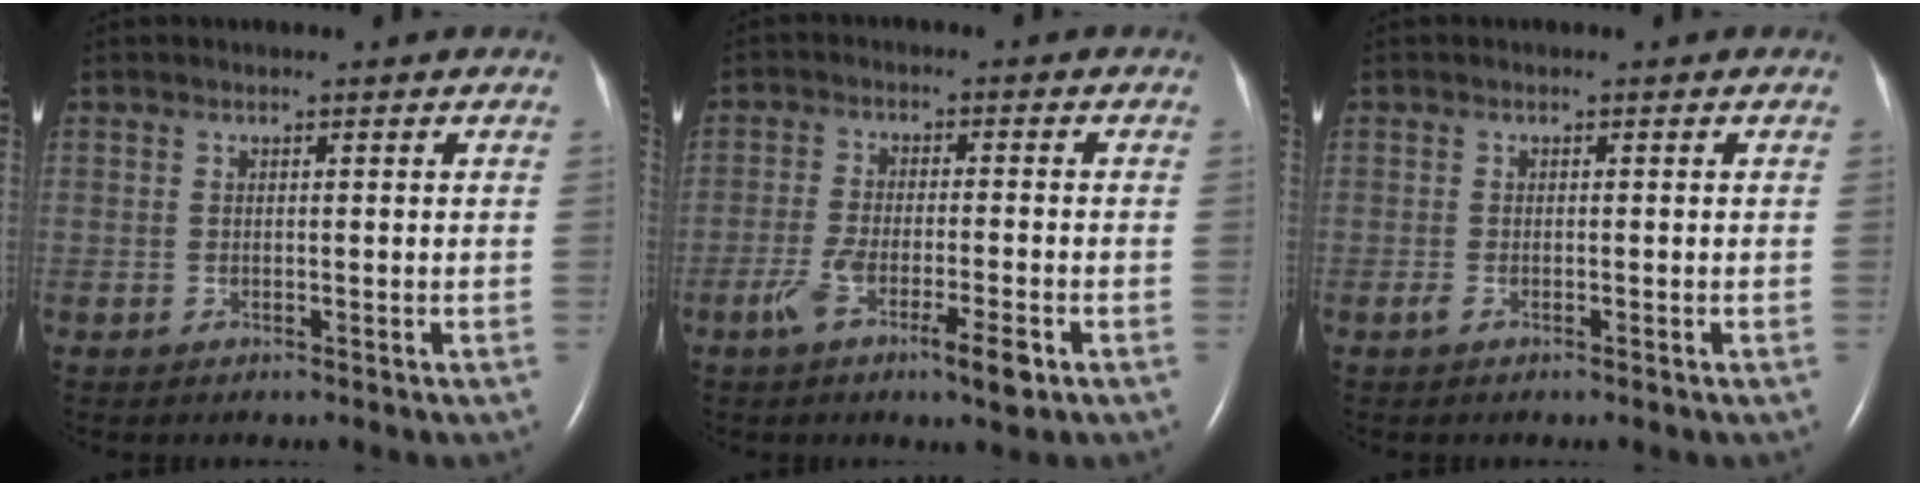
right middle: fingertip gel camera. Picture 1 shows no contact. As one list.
[{"total": 7.5, "force": [-3.9, 1.0, 6.4], "torque": [-0.115, -0.012, -0.065]}, {"total": 0.9, "force": [-0.6, 0.1, 0.7], "torque": [-0.020, -0.003, -0.010]}]